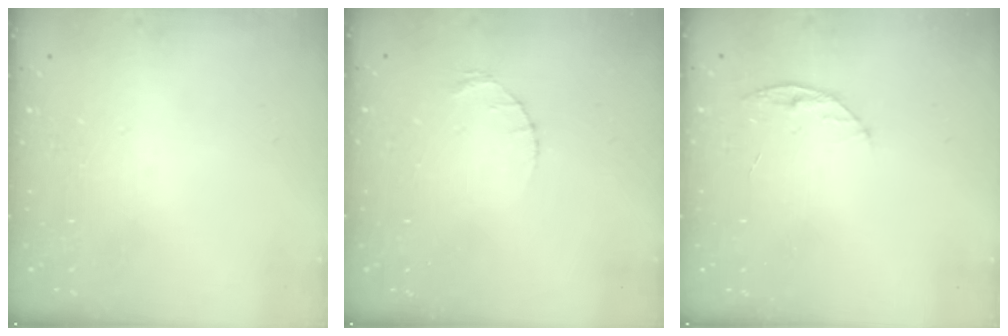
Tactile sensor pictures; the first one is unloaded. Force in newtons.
{"total": 1.2, "press": 1.1, "slide": 0.2}
{"total": 5.1, "press": 5.1, "slide": 0.5}